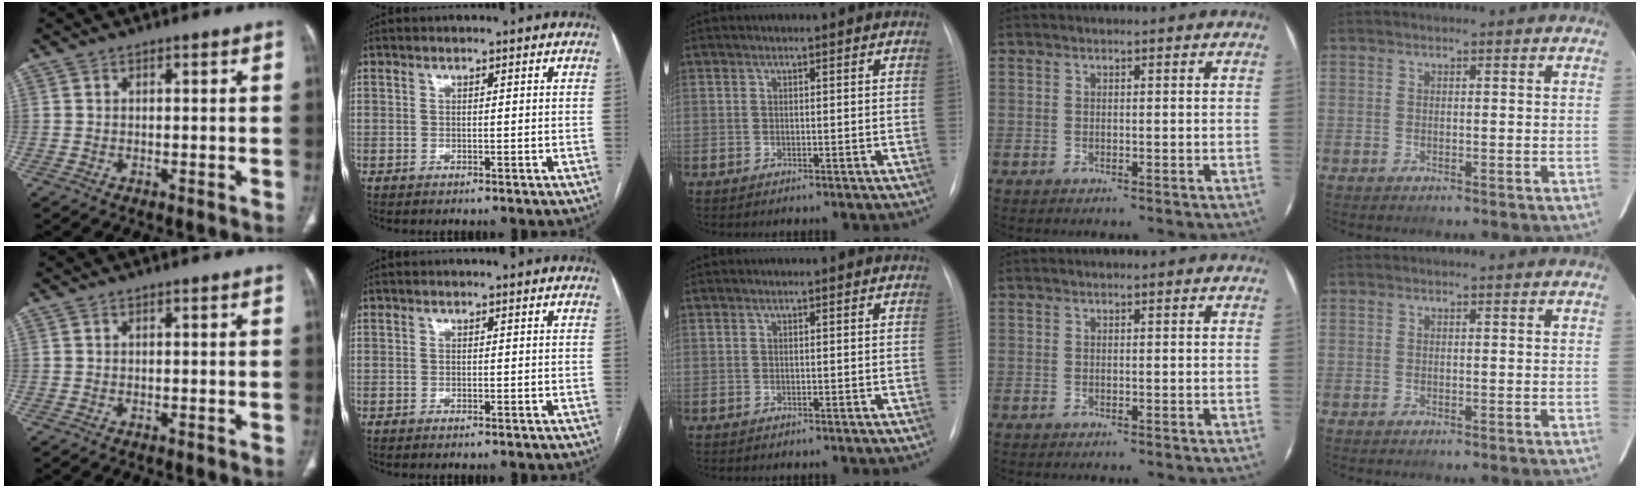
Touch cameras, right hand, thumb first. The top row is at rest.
{}